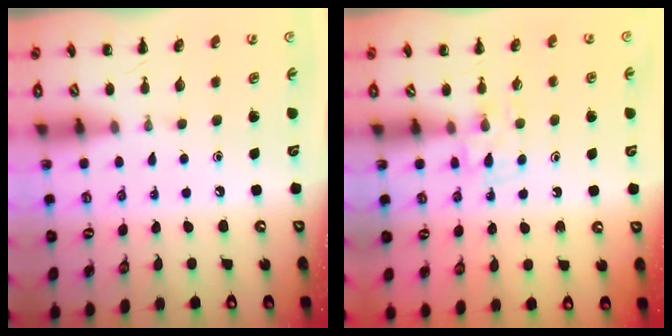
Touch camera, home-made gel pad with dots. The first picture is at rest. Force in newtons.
{"total": 5.7, "press": 5.5, "slide": 1.5}